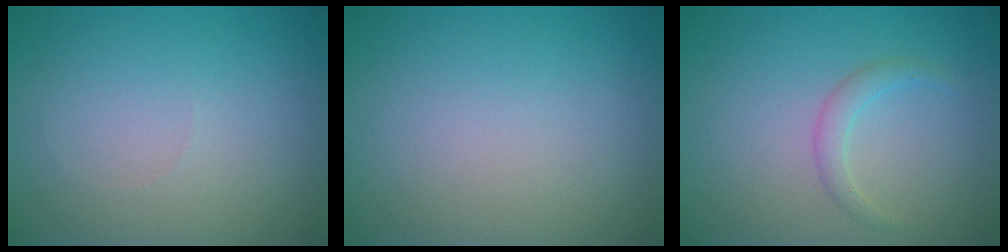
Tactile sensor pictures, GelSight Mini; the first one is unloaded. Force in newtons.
{"total": 0.0}
{"total": 1.5, "press": 1.5, "slide": 0.1}